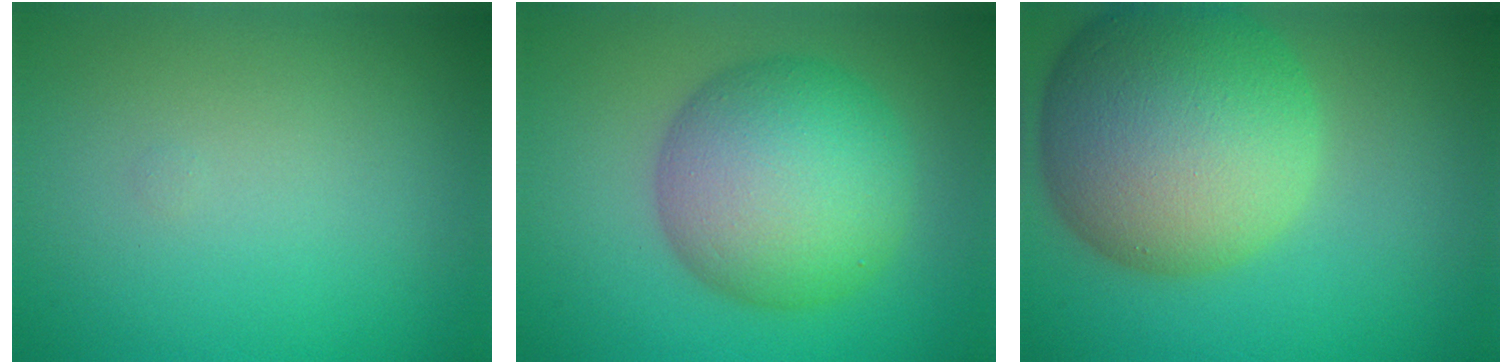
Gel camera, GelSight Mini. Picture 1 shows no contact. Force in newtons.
{"total": 9.7, "press": 9.7, "slide": 0.1}
{"total": 13.5, "press": 13.4, "slide": 0.6}